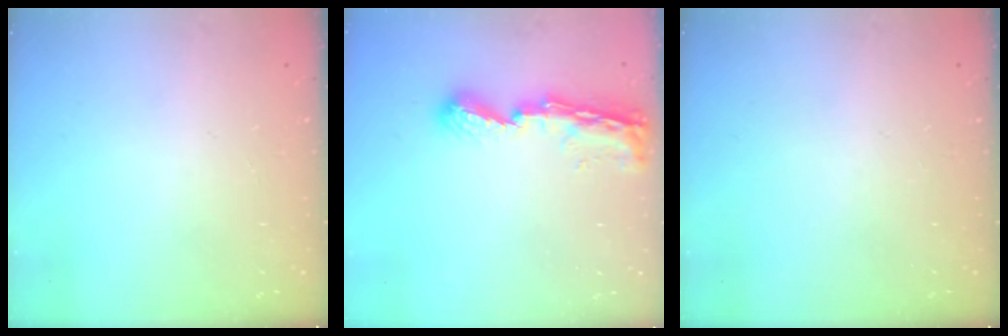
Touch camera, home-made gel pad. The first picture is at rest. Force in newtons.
{"total": 8.4, "press": 8.4, "slide": 1.1}
{"total": 0.0}